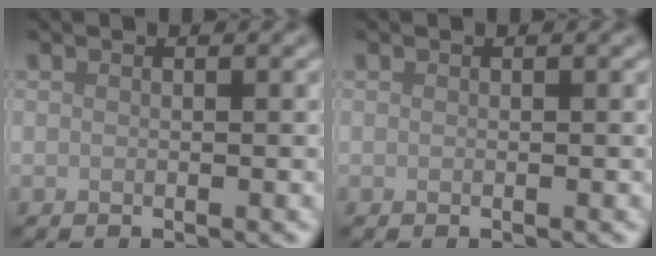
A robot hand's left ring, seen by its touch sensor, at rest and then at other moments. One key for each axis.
{"total": 0.0}